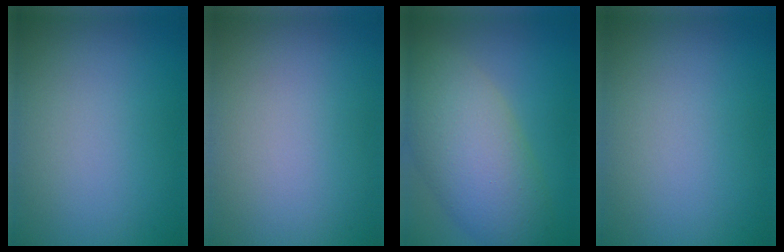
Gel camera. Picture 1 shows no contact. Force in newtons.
{"total": 0.0}
{"total": 8.6, "press": 8.6, "slide": 0.5}
{"total": 0.0}